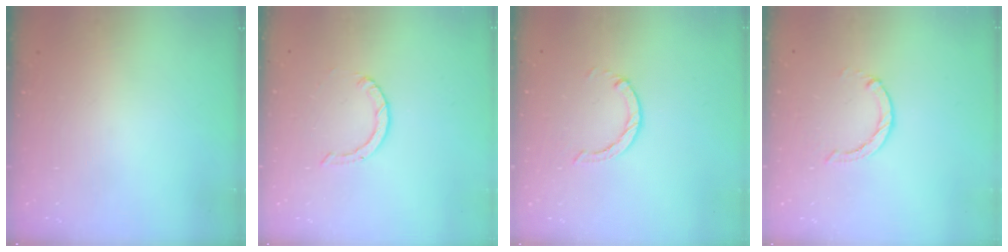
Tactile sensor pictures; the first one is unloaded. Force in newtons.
{"total": 0.9, "press": 0.9, "slide": 0.1}
{"total": 1.0, "press": 0.9, "slide": 0.3}
{"total": 0.0}